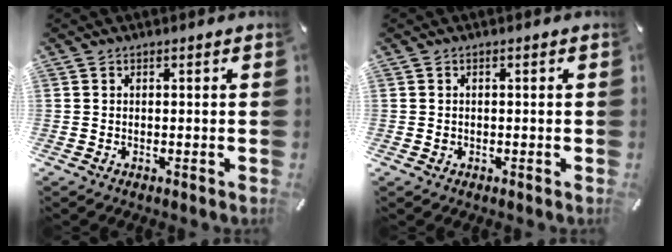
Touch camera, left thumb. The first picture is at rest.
{"total": 0.8, "force": [-0.2, 0.7, 0.5], "torque": [-0.009, 0.002, -0.006]}